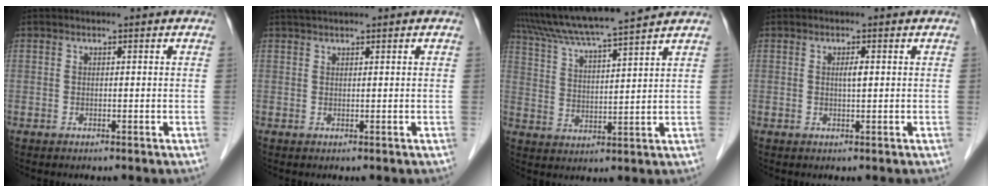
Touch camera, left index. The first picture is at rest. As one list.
[{"total": 1.4, "force": [1.2, -0.2, 0.7], "torque": [-0.011, 0.011, 0.027]}, {"total": 13.0, "force": [11.7, -1.2, 5.6], "torque": [-0.106, 0.018, 0.196]}, {"total": 1.4, "force": [0.2, 0.1, 1.3], "torque": [-0.023, 0.001, 0.005]}]